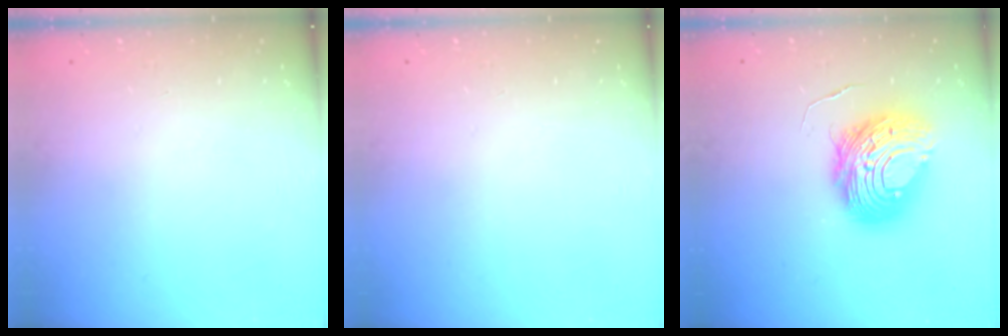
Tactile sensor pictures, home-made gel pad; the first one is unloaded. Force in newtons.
{"total": 0.0}
{"total": 13.2, "press": 13.2, "slide": 1.3}